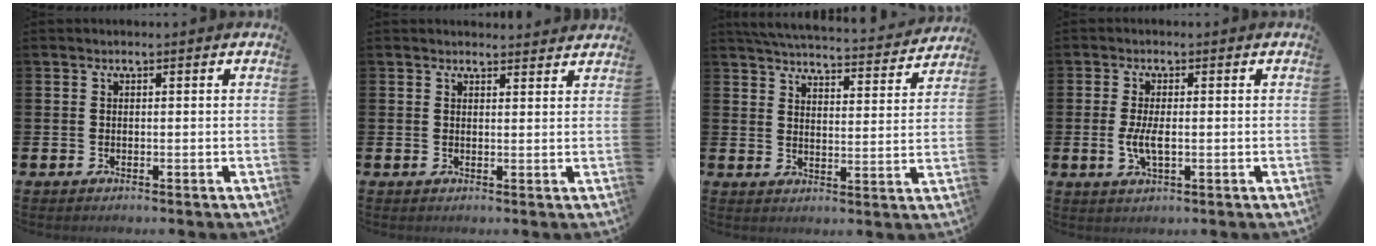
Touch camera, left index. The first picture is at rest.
{"total": 2.0, "force": [1.9, 0.3, -0.2], "torque": [0.012, -0.014, 0.033]}
{"total": 5.4, "force": [5.4, 0.4, 0.9], "torque": [-0.033, -0.042, 0.090]}
{"total": 3.4, "force": [-0.2, 1.3, 3.1], "torque": [-0.062, -0.001, -0.009]}